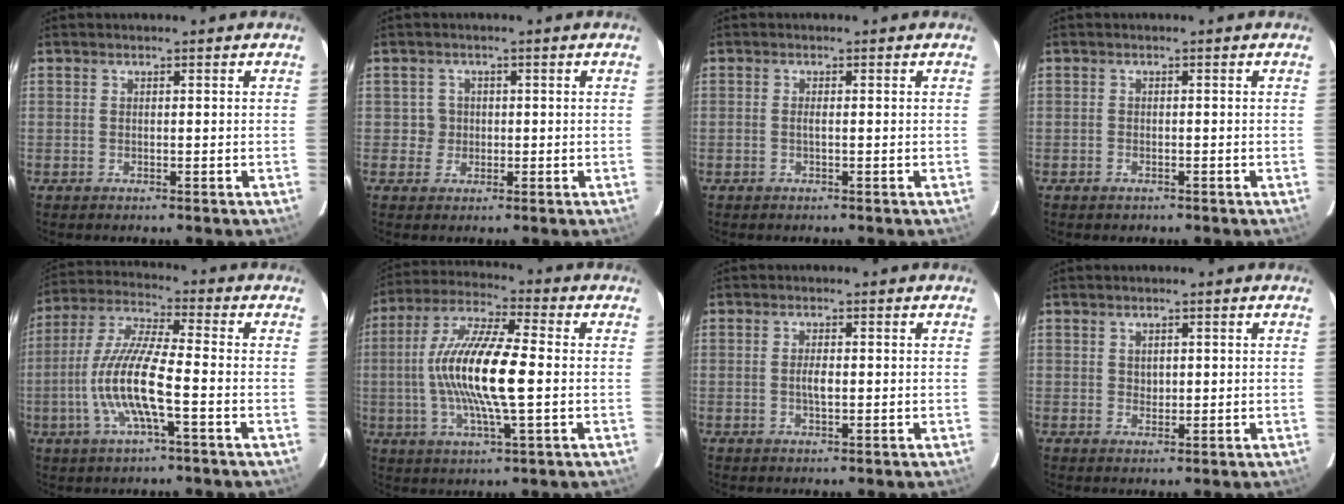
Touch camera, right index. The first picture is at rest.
{"total": 2.6, "force": [0.0, 2.6, 0.0], "torque": [0.009, 0.013, 0.002]}
{"total": 0.9, "force": [-0.2, 0.1, 0.8], "torque": [-0.017, 0.001, -0.005]}
{"total": 1.2, "force": [-0.8, 0.9, 0.2], "torque": [-0.006, 0.002, -0.012]}
{"total": 12.8, "force": [-3.5, 1.9, 12.1], "torque": [-0.253, -0.002, -0.069]}
{"total": 15.7, "force": [-0.7, 2.9, 15.4], "torque": [-0.302, 0.005, -0.022]}
{"total": 2.1, "force": [-0.2, 0.8, 2.0], "torque": [-0.038, 0.001, -0.004]}
{"total": 1.7, "force": [0.5, 1.4, 0.7], "torque": [-0.008, 0.004, 0.012]}